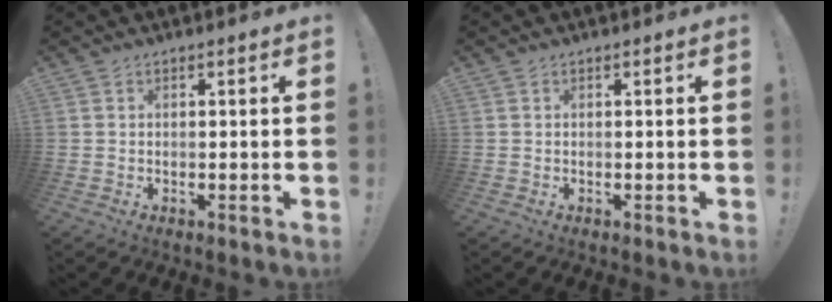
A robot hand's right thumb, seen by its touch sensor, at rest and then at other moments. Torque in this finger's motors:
{"motor_torque": [-0.04, 0.04, 0.00, 0.00, 0.00]}